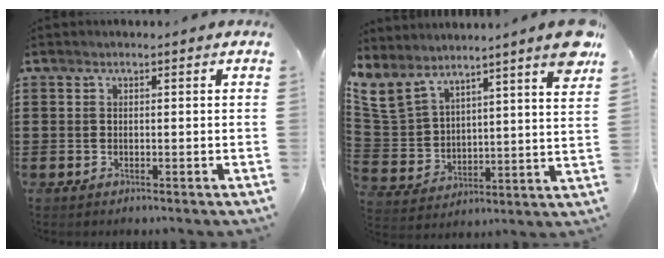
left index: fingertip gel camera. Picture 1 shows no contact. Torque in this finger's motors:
{"motor_torque": [2.14, 0.00, 1.05, 0.21]}